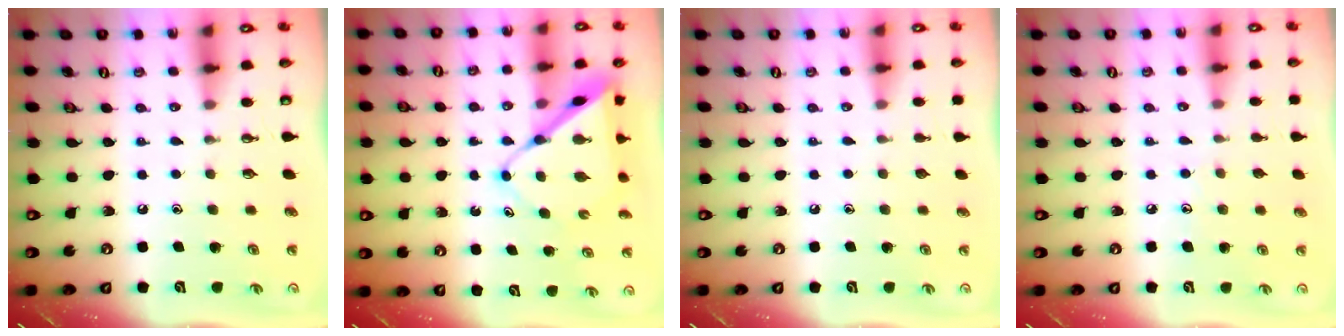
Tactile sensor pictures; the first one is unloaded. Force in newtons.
{"total": 10.1, "press": 10.1, "slide": 0.8}
{"total": 0.0}
{"total": 4.6, "press": 4.5, "slide": 0.4}